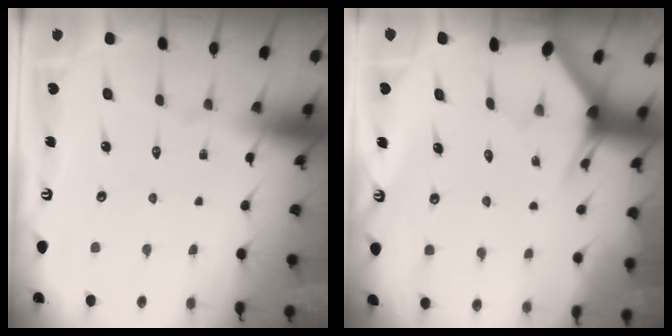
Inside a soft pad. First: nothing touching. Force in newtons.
{"total": 3.0, "press": 3.0, "slide": 0.1}